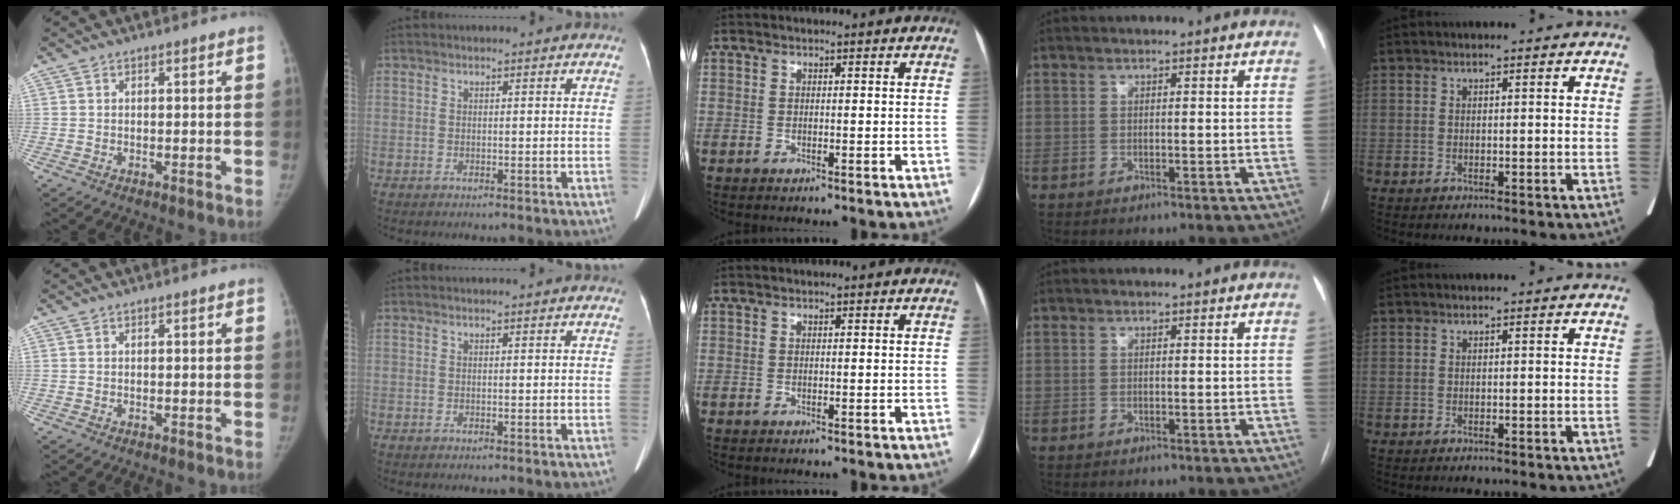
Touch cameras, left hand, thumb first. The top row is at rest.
{}